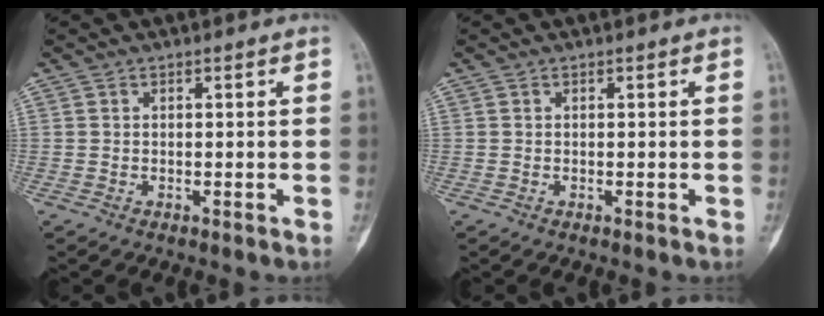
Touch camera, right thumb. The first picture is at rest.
{"total": 0.0}